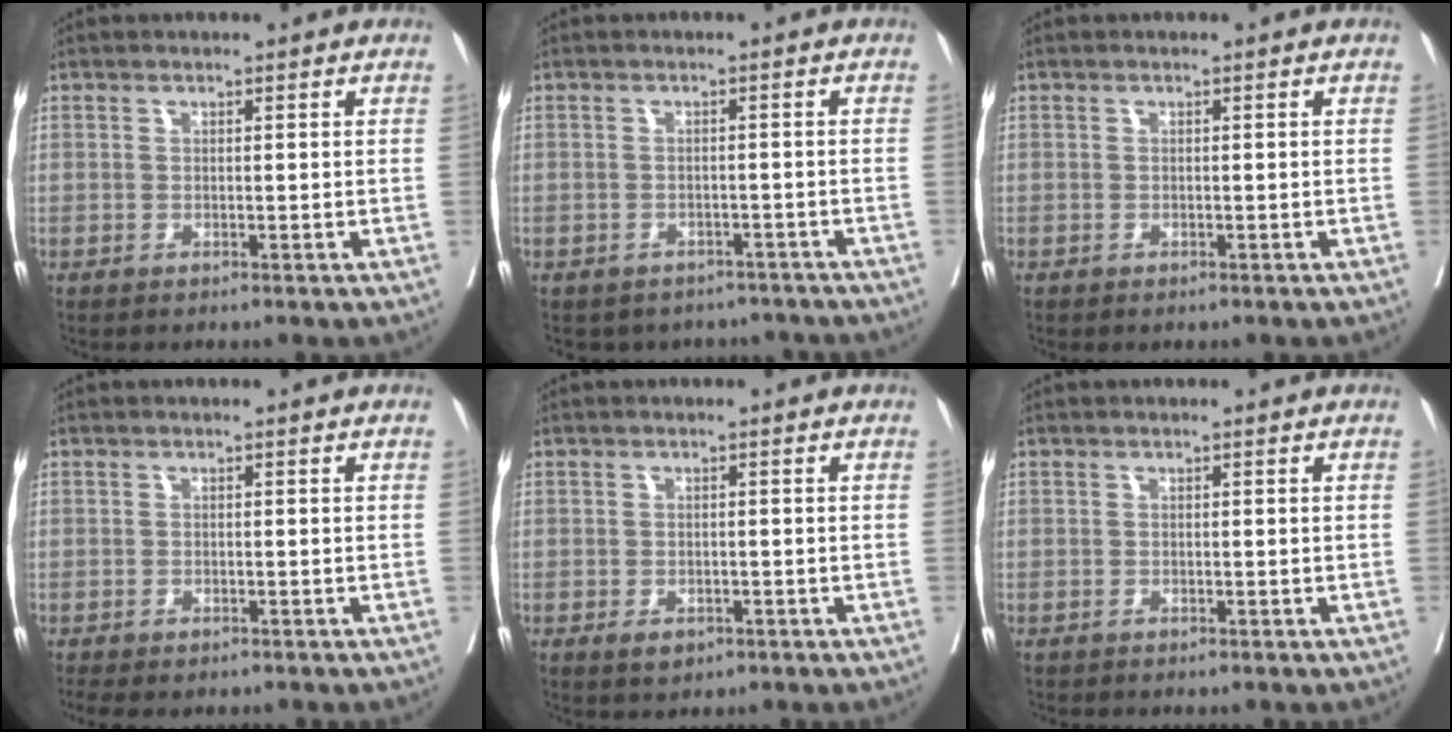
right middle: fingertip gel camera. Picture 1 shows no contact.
{"total": 9.1, "force": [-8.0, 4.2, 1.1], "torque": [-0.009, 0.013, -0.085]}
{"total": 0.0}
{"total": 3.7, "force": [-3.0, 1.7, 1.5], "torque": [-0.021, -0.008, -0.043]}
{"total": 2.1, "force": [-1.1, 1.3, 1.2], "torque": [-0.018, -0.001, -0.007]}
{"total": 0.0}